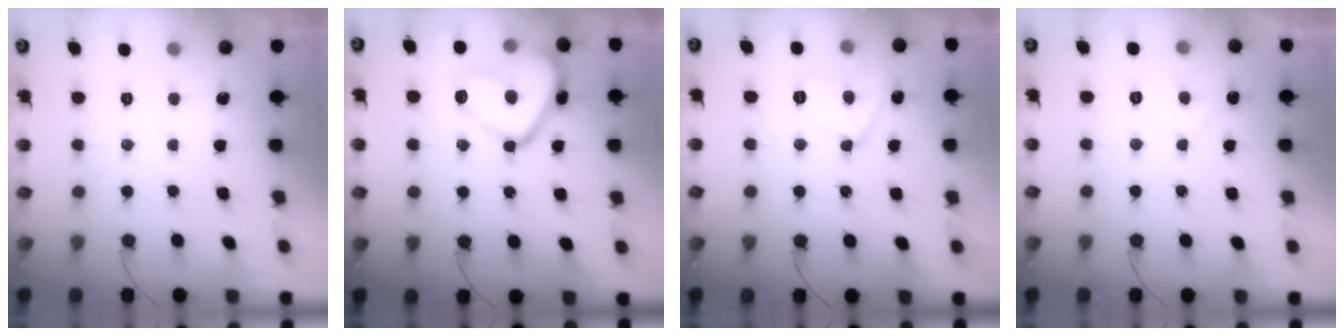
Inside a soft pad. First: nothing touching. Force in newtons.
{"total": 15.7, "press": 15.7, "slide": 1.0}
{"total": 9.7, "press": 9.6, "slide": 1.9}
{"total": 2.0, "press": 1.8, "slide": 0.7}